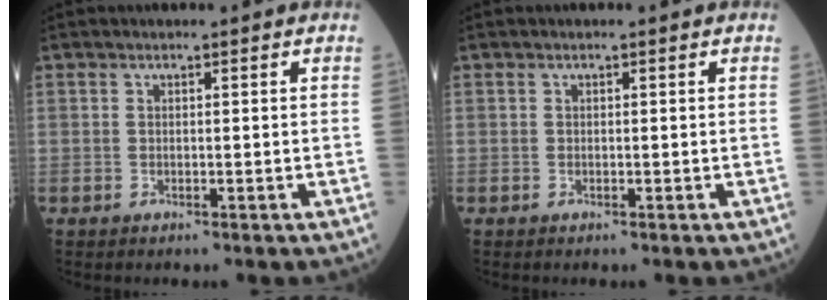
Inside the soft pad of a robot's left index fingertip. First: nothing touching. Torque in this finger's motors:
{"motor_torque": [0.00, 0.00, 0.00, 0.00]}